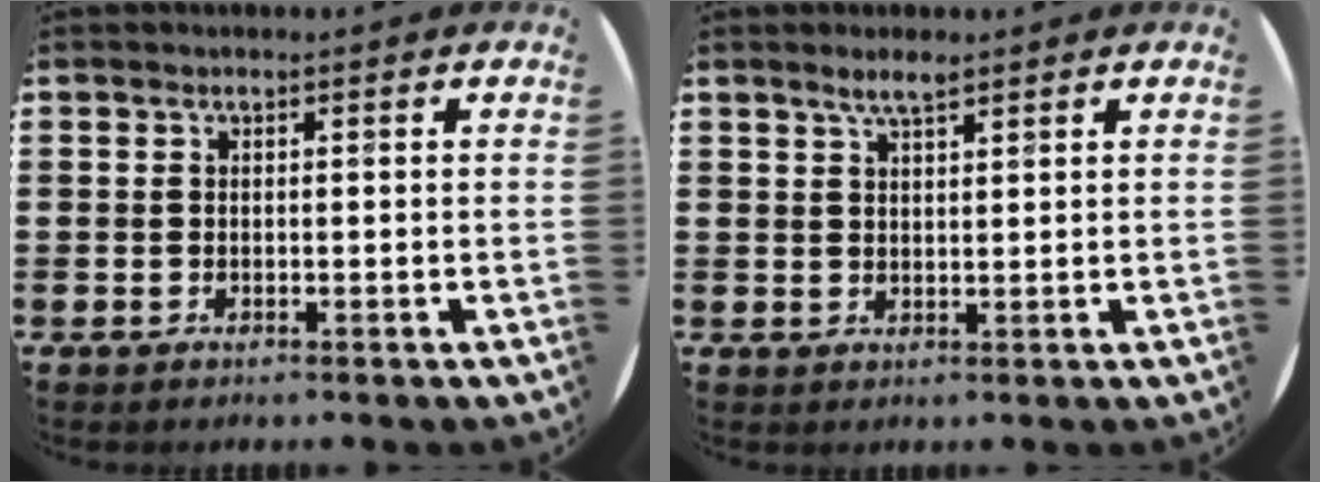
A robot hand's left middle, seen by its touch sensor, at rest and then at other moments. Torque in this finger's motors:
{"motor_torque": [0.34, -0.26, 0.06, 0.06]}